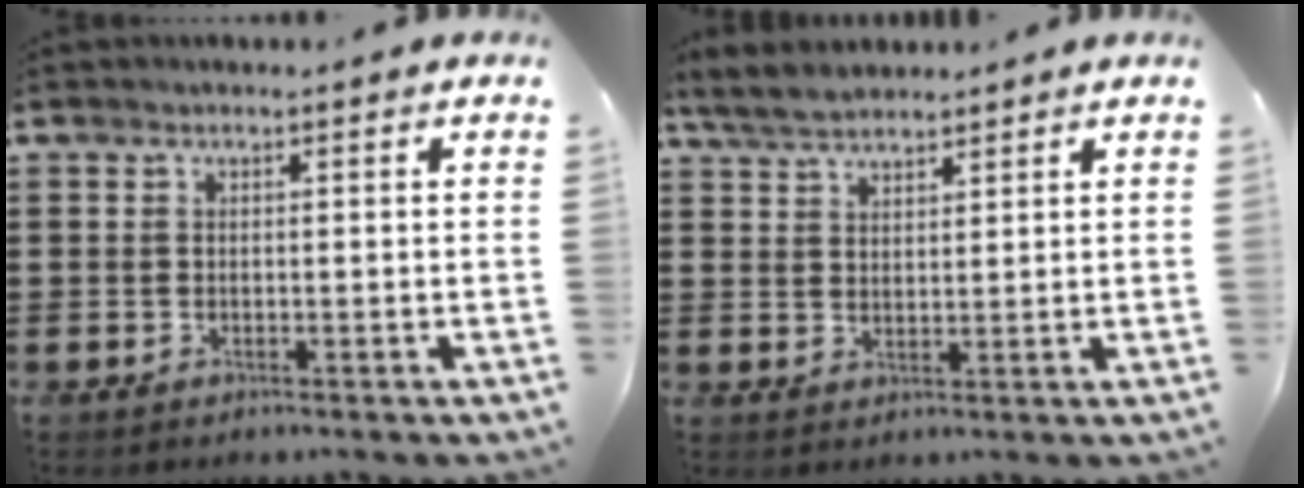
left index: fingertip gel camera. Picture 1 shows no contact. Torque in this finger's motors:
{"motor_torque": [0.07, 0.04, 0.26, 0.03]}